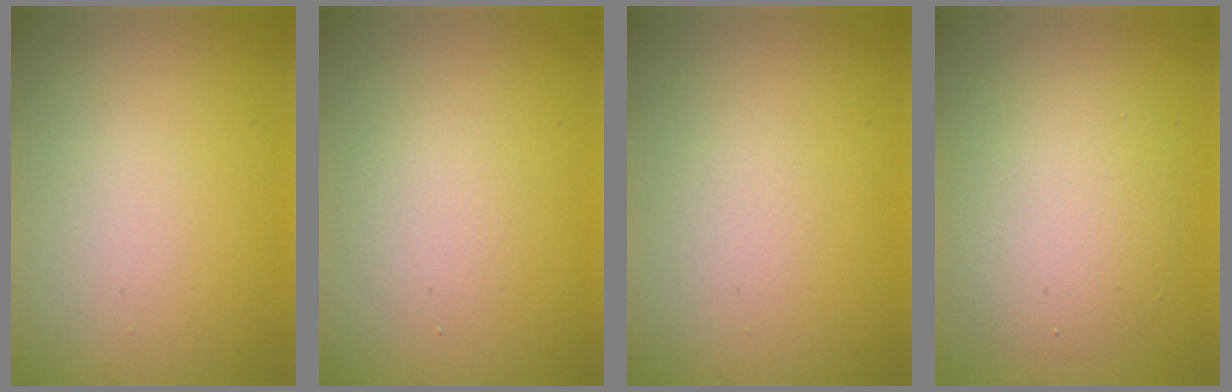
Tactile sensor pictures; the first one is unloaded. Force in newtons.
{"total": 1.6, "press": 1.6, "slide": 0.0}
{"total": 1.0, "press": 1.0, "slide": 0.0}
{"total": 5.1, "press": 5.1, "slide": 0.3}